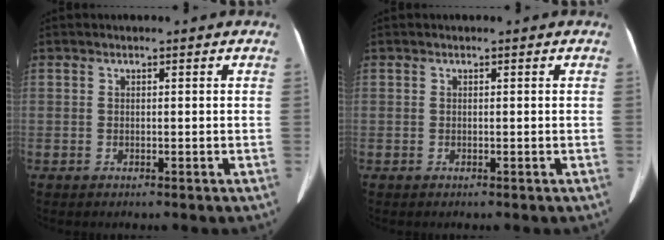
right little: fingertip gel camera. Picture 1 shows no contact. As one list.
[{"total": 0.0}]